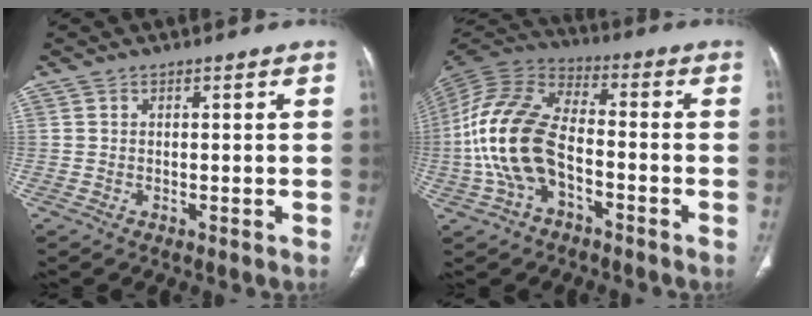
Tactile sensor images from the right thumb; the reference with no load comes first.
{"total": 16.7, "force": [-4.1, 9.8, 12.9], "torque": [-0.268, 0.035, -0.080]}